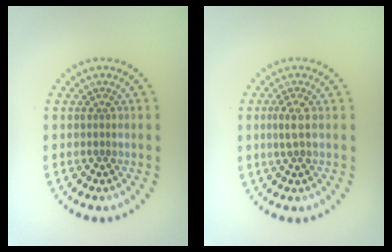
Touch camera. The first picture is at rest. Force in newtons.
{"total": 1.4, "press": 1.2, "slide": 0.6}